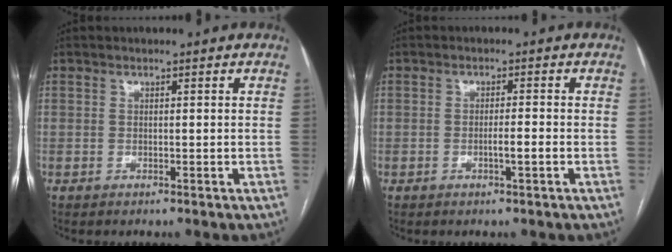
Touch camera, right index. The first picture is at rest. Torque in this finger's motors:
{"motor_torque": [0.35, -0.16, 0.24, 0.05]}